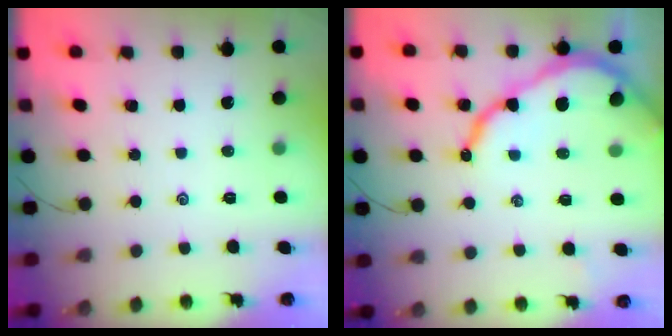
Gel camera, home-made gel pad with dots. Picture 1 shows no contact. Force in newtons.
{"total": 12.2, "press": 12.1, "slide": 1.2}